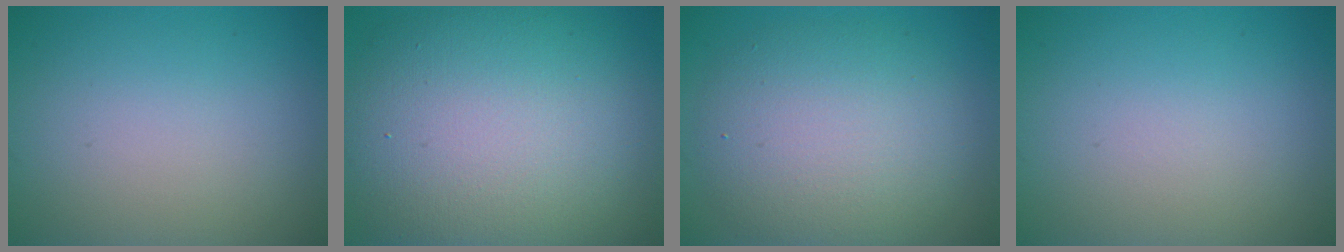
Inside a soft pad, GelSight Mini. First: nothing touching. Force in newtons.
{"total": 14.6, "press": 14.6, "slide": 0.9}
{"total": 7.1, "press": 7.1, "slide": 0.6}
{"total": 0.0}